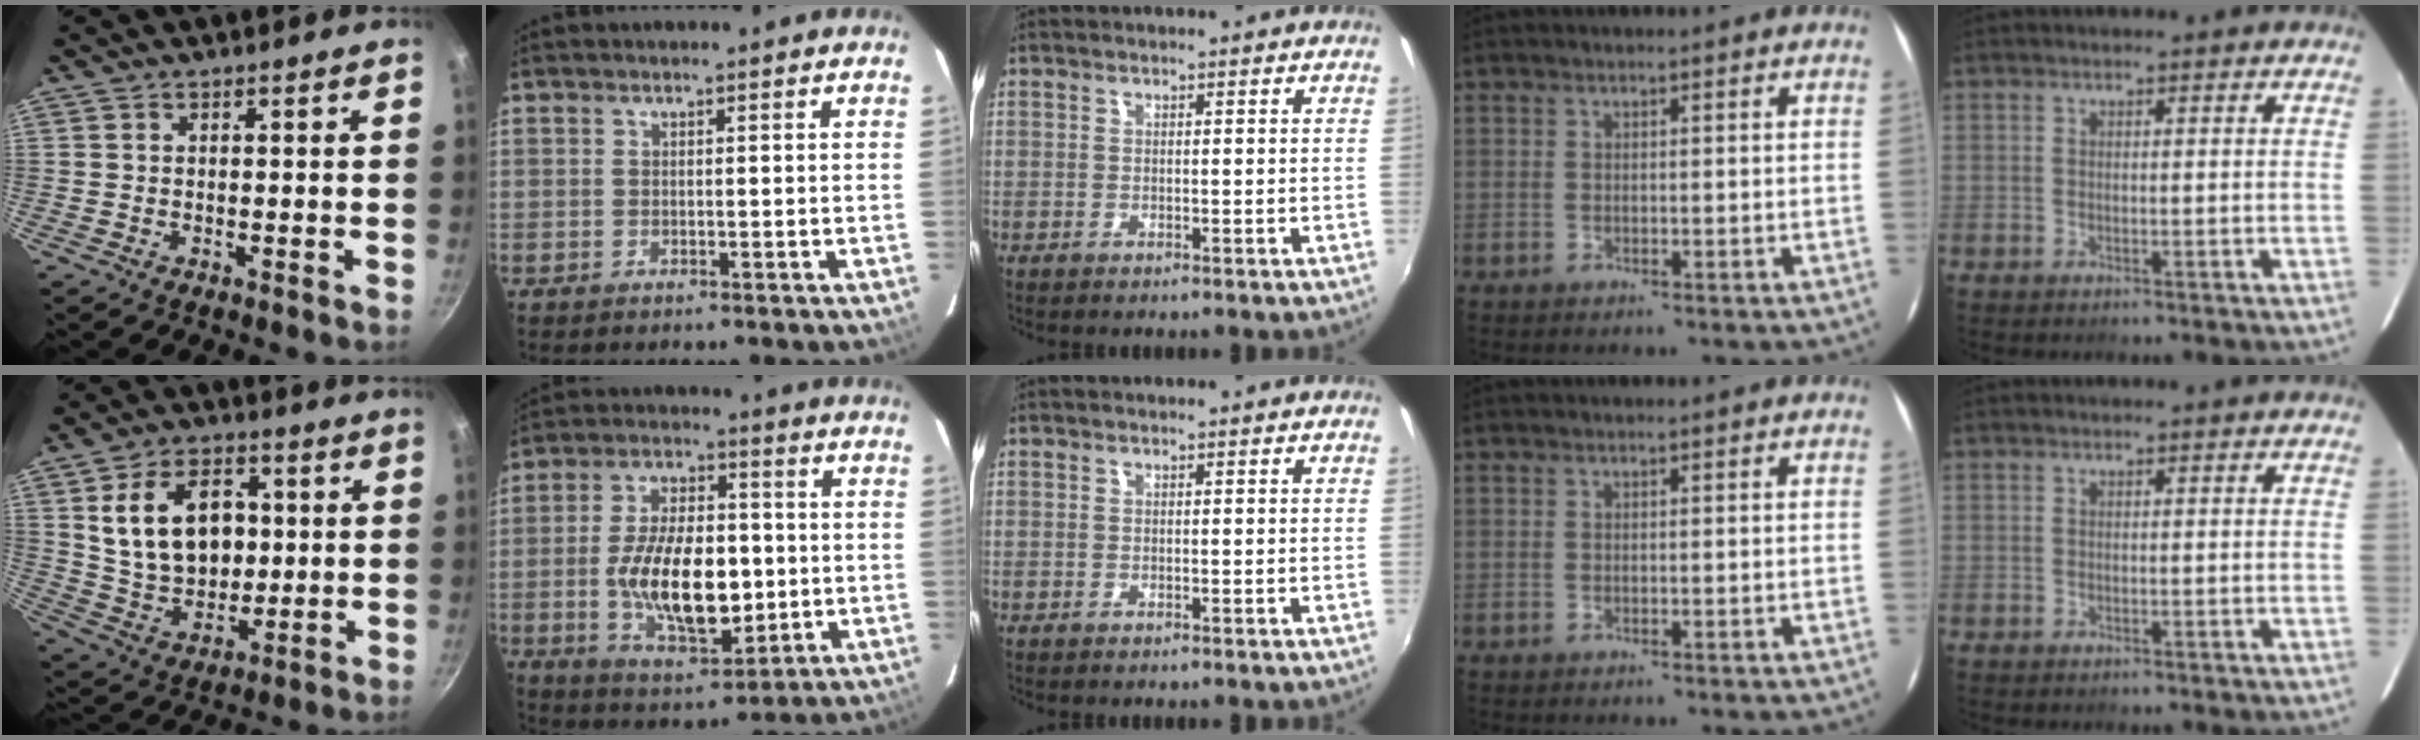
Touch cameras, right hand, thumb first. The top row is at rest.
{"thumb": {"total": 16.7, "force": [3.1, 11.8, 11.3], "torque": [-0.161, -0.003, 0.062]}, "index": {"total": 17.5, "force": [-1.9, 8.8, 15.0], "torque": [-0.279, -0.001, -0.019]}}